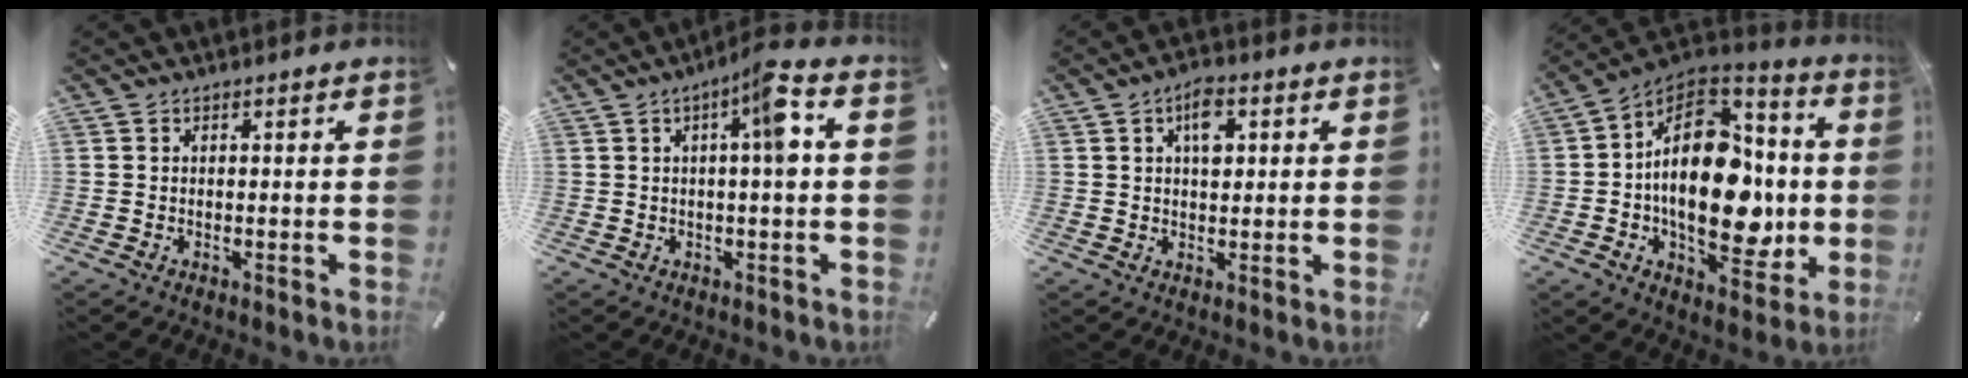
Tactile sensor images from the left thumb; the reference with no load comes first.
{"total": 7.7, "force": [1.2, 1.0, 7.5], "torque": [-0.111, -0.003, 0.009]}
{"total": 5.9, "force": [1.8, 3.3, 4.5], "torque": [-0.064, -0.003, 0.025]}
{"total": 24.5, "force": [-0.8, 15.4, 19.0], "torque": [-0.317, -0.013, -0.006]}